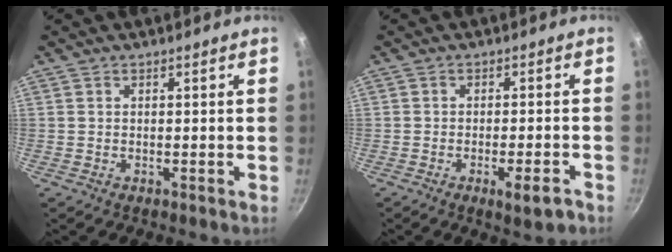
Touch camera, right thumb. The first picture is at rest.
{"total": 5.1, "force": [-2.7, 1.1, 4.1], "torque": [-0.054, 0.009, -0.036]}